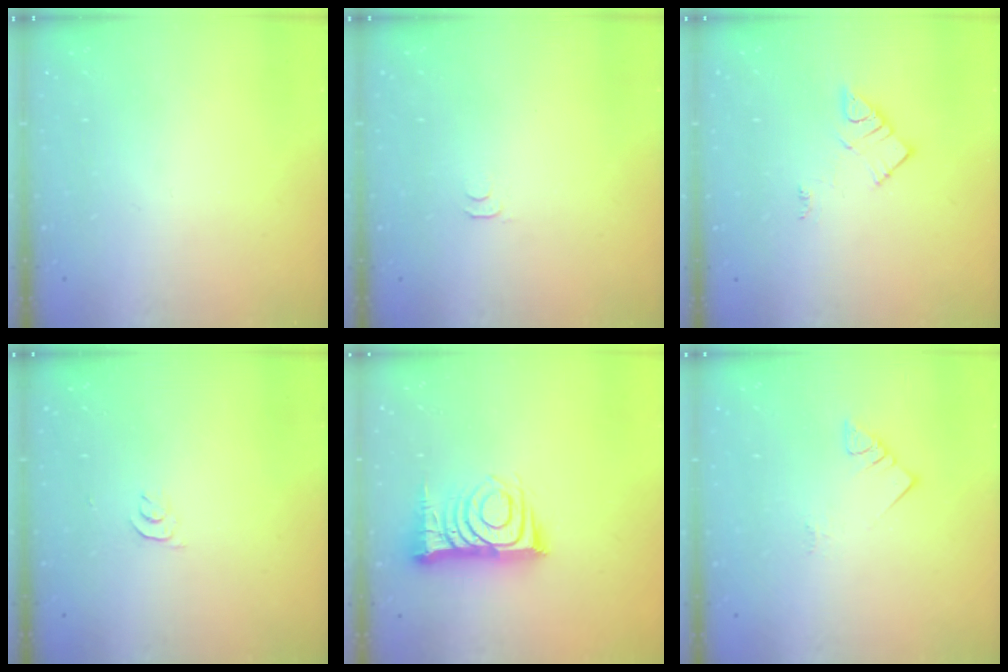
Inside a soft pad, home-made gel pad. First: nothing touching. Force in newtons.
{"total": 2.8, "press": 2.7, "slide": 0.5}
{"total": 8.2, "press": 8.2, "slide": 0.5}
{"total": 3.3, "press": 3.2, "slide": 0.5}
{"total": 12.7, "press": 12.6, "slide": 0.9}
{"total": 3.6, "press": 3.6, "slide": 0.6}